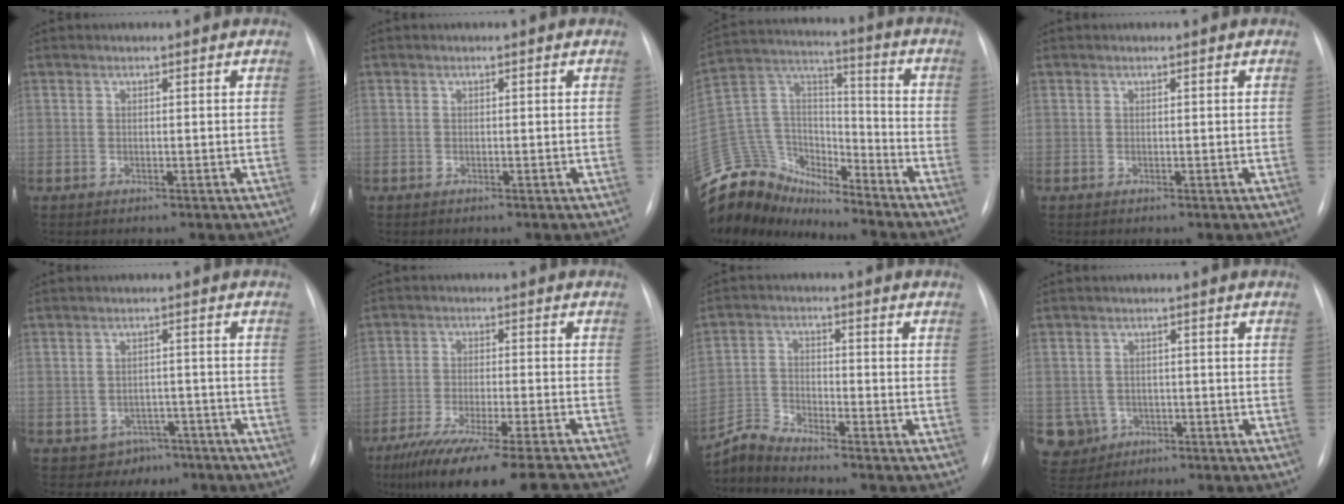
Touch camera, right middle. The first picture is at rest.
{"total": 0.0}
{"total": 18.8, "force": [-17.2, 6.3, 4.3], "torque": [-0.100, 0.060, -0.307]}
{"total": 0.0}
{"total": 4.9, "force": [-3.1, 3.7, 0.5], "torque": [-0.001, 0.016, -0.034]}
{"total": 19.6, "force": [-16.8, 0.3, 10.0], "torque": [-0.130, -0.042, -0.252]}
{"total": 4.8, "force": [-4.7, -0.9, -0.3], "torque": [-0.007, -0.012, -0.094]}
{"total": 5.3, "force": [-1.8, 5.0, 0.3], "torque": [-0.013, 0.008, -0.024]}